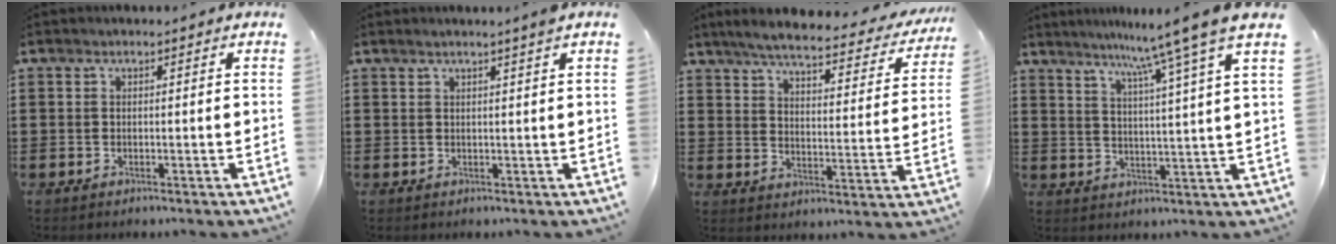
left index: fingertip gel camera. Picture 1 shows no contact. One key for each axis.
{"total": 1.5, "fx": 1.1, "fy": -0.6, "fz": 0.9, "tx": -0.018, "ty": -0.005, "tz": 0.020}
{"total": 5.6, "fx": 4.9, "fy": 0.3, "fz": 2.6, "tx": -0.073, "ty": -0.031, "tz": 0.080}
{"total": 8.3, "fx": 6.4, "fy": -1.7, "fz": 5.0, "tx": -0.104, "ty": -0.037, "tz": 0.099}